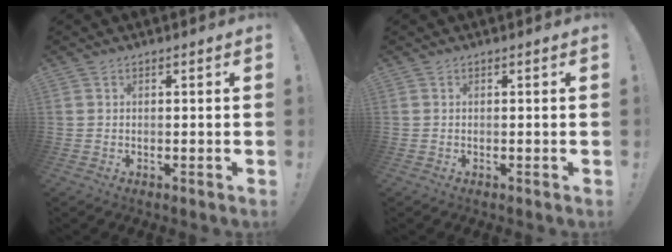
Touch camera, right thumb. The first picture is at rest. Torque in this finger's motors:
{"motor_torque": [0.03, 0.06, 0.18, -0.16, -0.01]}